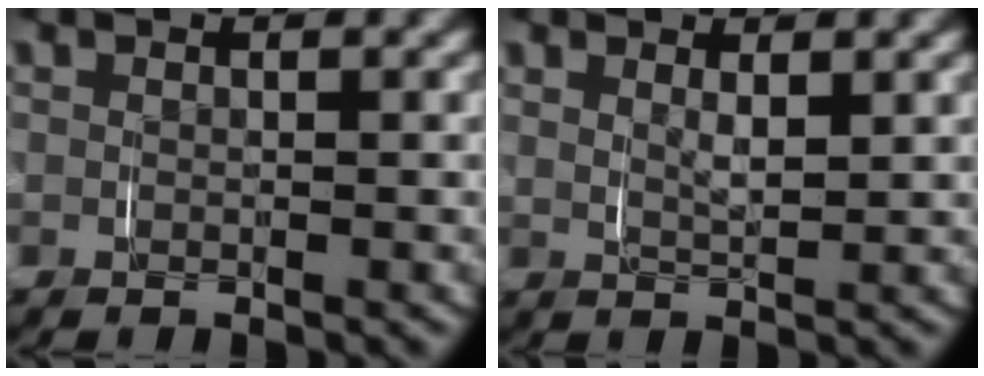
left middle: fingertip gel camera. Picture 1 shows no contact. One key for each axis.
{"total": 2.0, "fx": 1.2, "fy": 0.4, "fz": 1.5, "tx": -0.029, "ty": -0.009, "tz": 0.028}